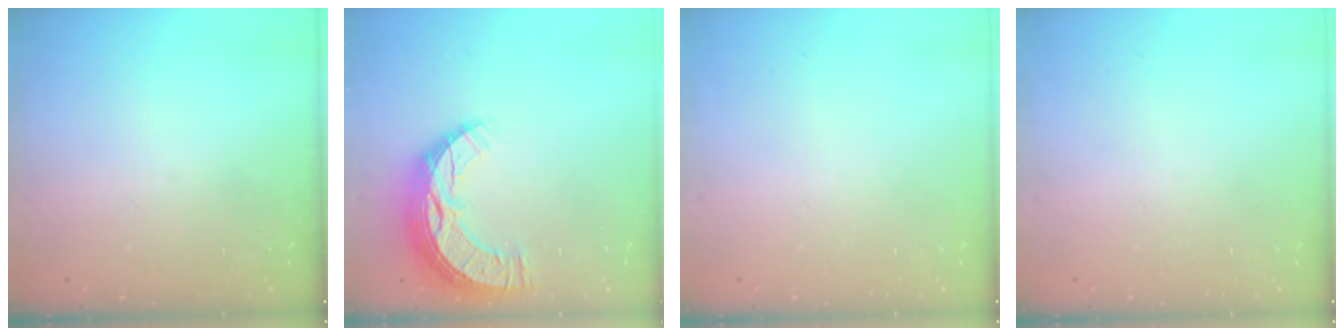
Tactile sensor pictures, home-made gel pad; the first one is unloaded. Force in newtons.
{"total": 12.3, "press": 12.2, "slide": 0.9}
{"total": 0.0}
{"total": 0.0}